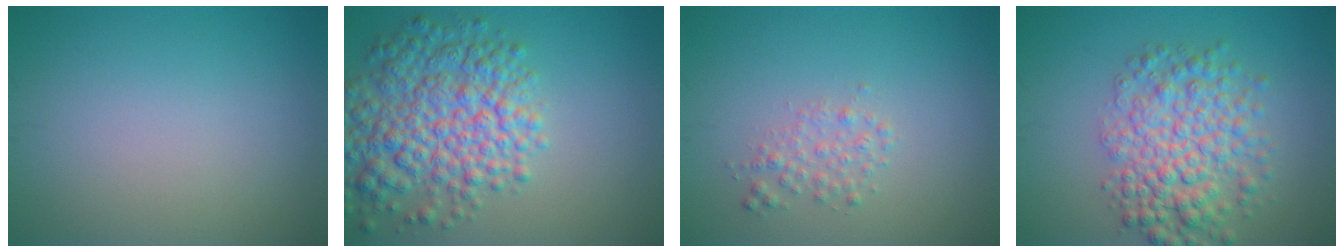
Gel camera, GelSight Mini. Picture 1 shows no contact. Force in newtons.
{"total": 8.0, "press": 8.0, "slide": 0.2}
{"total": 1.6, "press": 1.6, "slide": 0.1}
{"total": 6.3, "press": 6.3, "slide": 0.1}